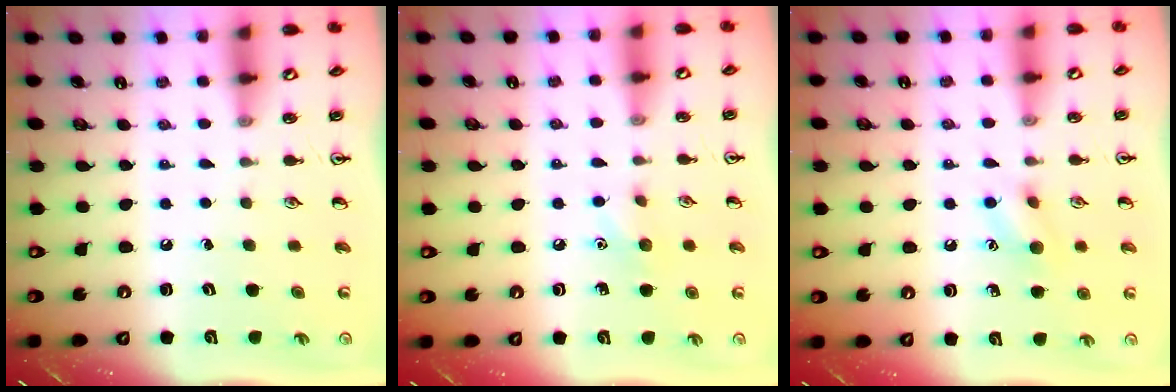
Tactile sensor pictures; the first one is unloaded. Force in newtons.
{"total": 5.9, "press": 5.6, "slide": 1.9}
{"total": 7.8, "press": 7.6, "slide": 1.5}